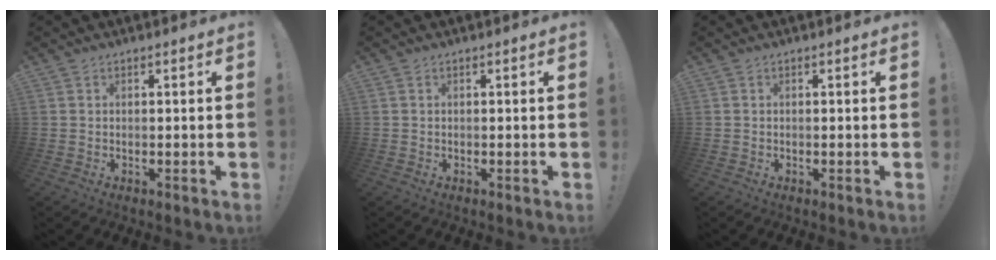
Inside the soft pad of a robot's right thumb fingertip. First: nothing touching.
{"total": 0.0}
{"total": 0.0}